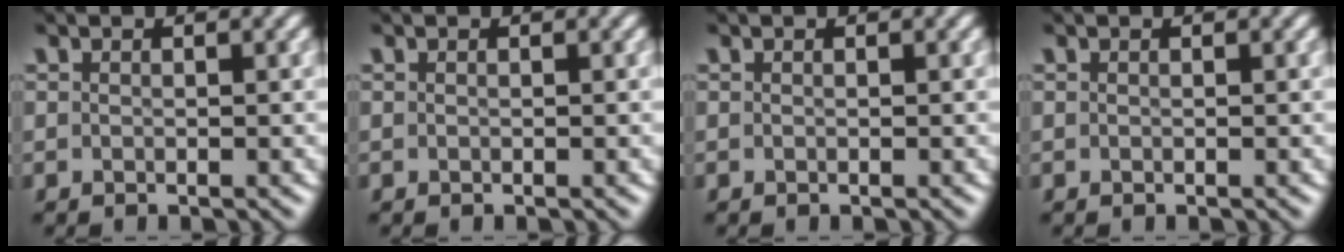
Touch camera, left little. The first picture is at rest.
{"total": 0.0}
{"total": 0.0}
{"total": 0.0}